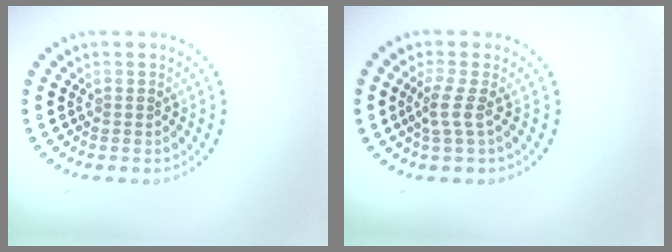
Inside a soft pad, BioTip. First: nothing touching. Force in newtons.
{"total": 1.9, "press": 1.3, "slide": 1.3}